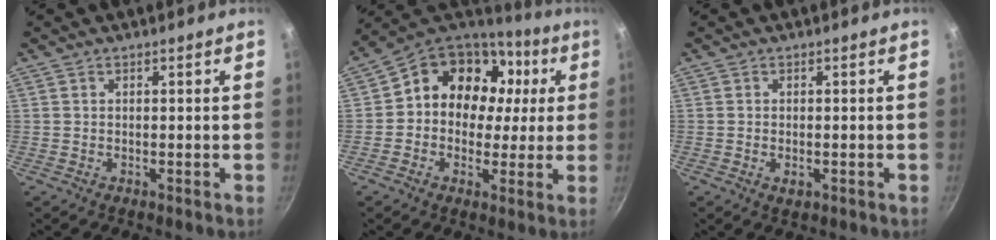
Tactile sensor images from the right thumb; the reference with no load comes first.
{"total": 16.4, "force": [2.8, 13.6, 8.7], "torque": [-0.104, 0.036, 0.030]}
{"total": 1.9, "force": [-0.5, 1.1, 1.5], "torque": [-0.024, -0.003, -0.007]}